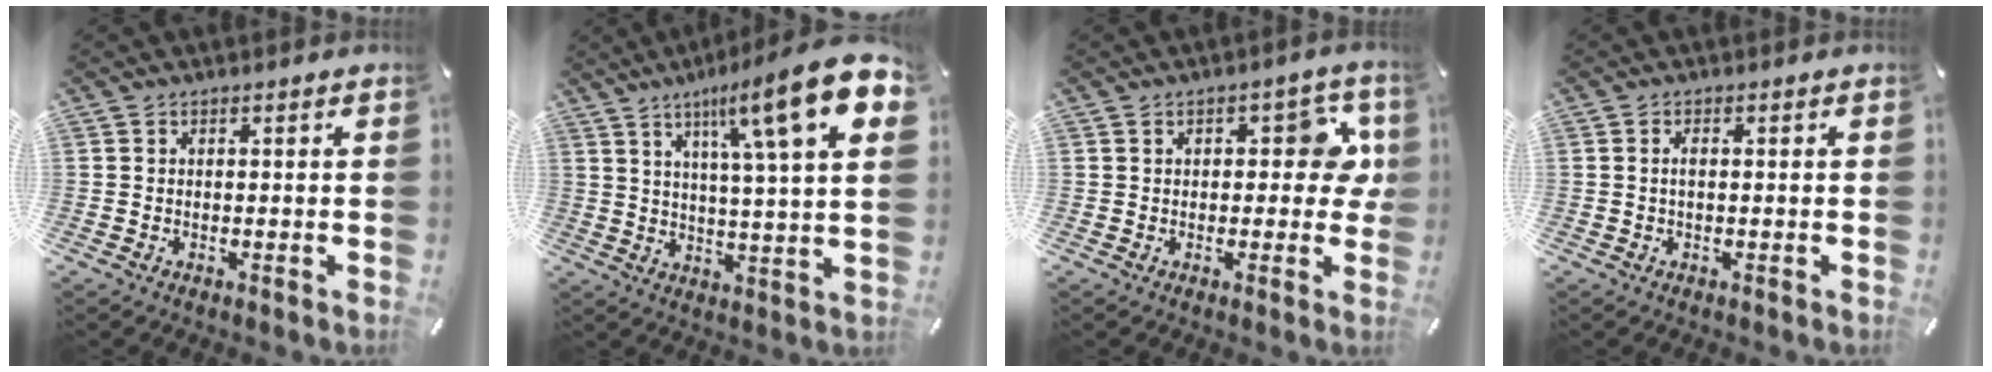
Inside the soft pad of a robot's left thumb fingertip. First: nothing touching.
{"total": 18.4, "force": [9.3, 2.6, 15.6], "torque": [-0.247, -0.044, 0.132]}
{"total": 8.5, "force": [1.6, 4.6, 7.0], "torque": [-0.085, -0.002, 0.020]}
{"total": 1.1, "force": [-0.1, 0.4, 1.0], "torque": [-0.022, 0.001, -0.002]}